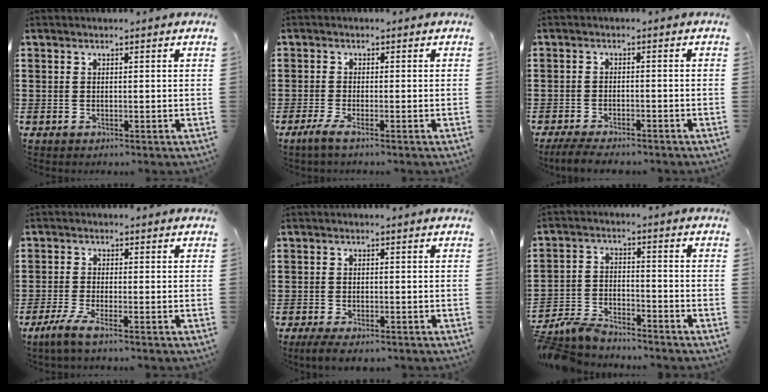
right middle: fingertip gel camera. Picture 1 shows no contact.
{"total": 1.7, "force": [-1.1, 0.2, 1.3], "torque": [-0.032, -0.003, -0.023]}
{"total": 3.1, "force": [-2.9, 0.2, 1.0], "torque": [-0.026, -0.005, -0.061]}
{"total": 3.1, "force": [-2.0, 0.2, 2.3], "torque": [-0.062, -0.011, -0.042]}
{"total": 1.8, "force": [-1.5, 0.3, 1.0], "torque": [-0.026, -0.004, -0.030]}
{"total": 5.4, "force": [-5.1, 1.0, 1.3], "torque": [-0.042, 0.002, -0.107]}